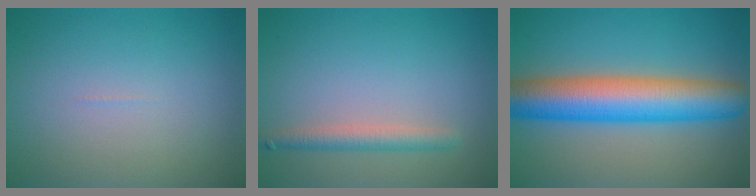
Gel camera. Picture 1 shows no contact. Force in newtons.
{"total": 2.3, "press": 2.3, "slide": 0.1}
{"total": 9.9, "press": 9.9, "slide": 0.1}